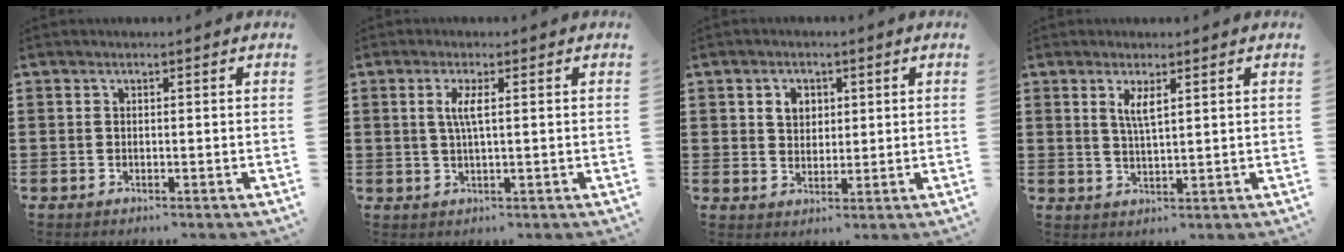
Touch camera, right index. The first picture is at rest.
{"total": 2.9, "force": [0.5, 0.3, 2.9], "torque": [-0.058, -0.001, 0.006]}
{"total": 3.2, "force": [1.1, 2.5, 1.5], "torque": [-0.040, 0.012, 0.017]}
{"total": 2.9, "force": [1.4, 0.7, 2.5], "torque": [-0.054, 0.002, 0.023]}